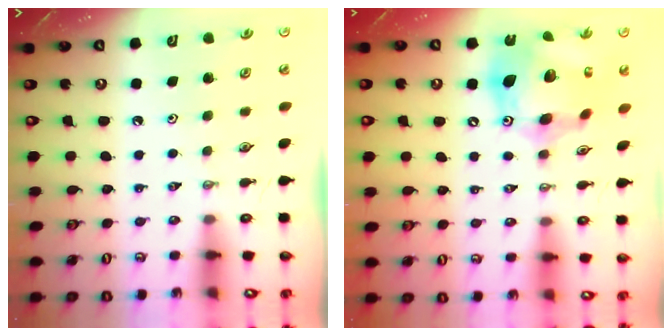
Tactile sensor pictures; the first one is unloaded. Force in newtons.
{"total": 20.0, "press": 19.9, "slide": 2.2}